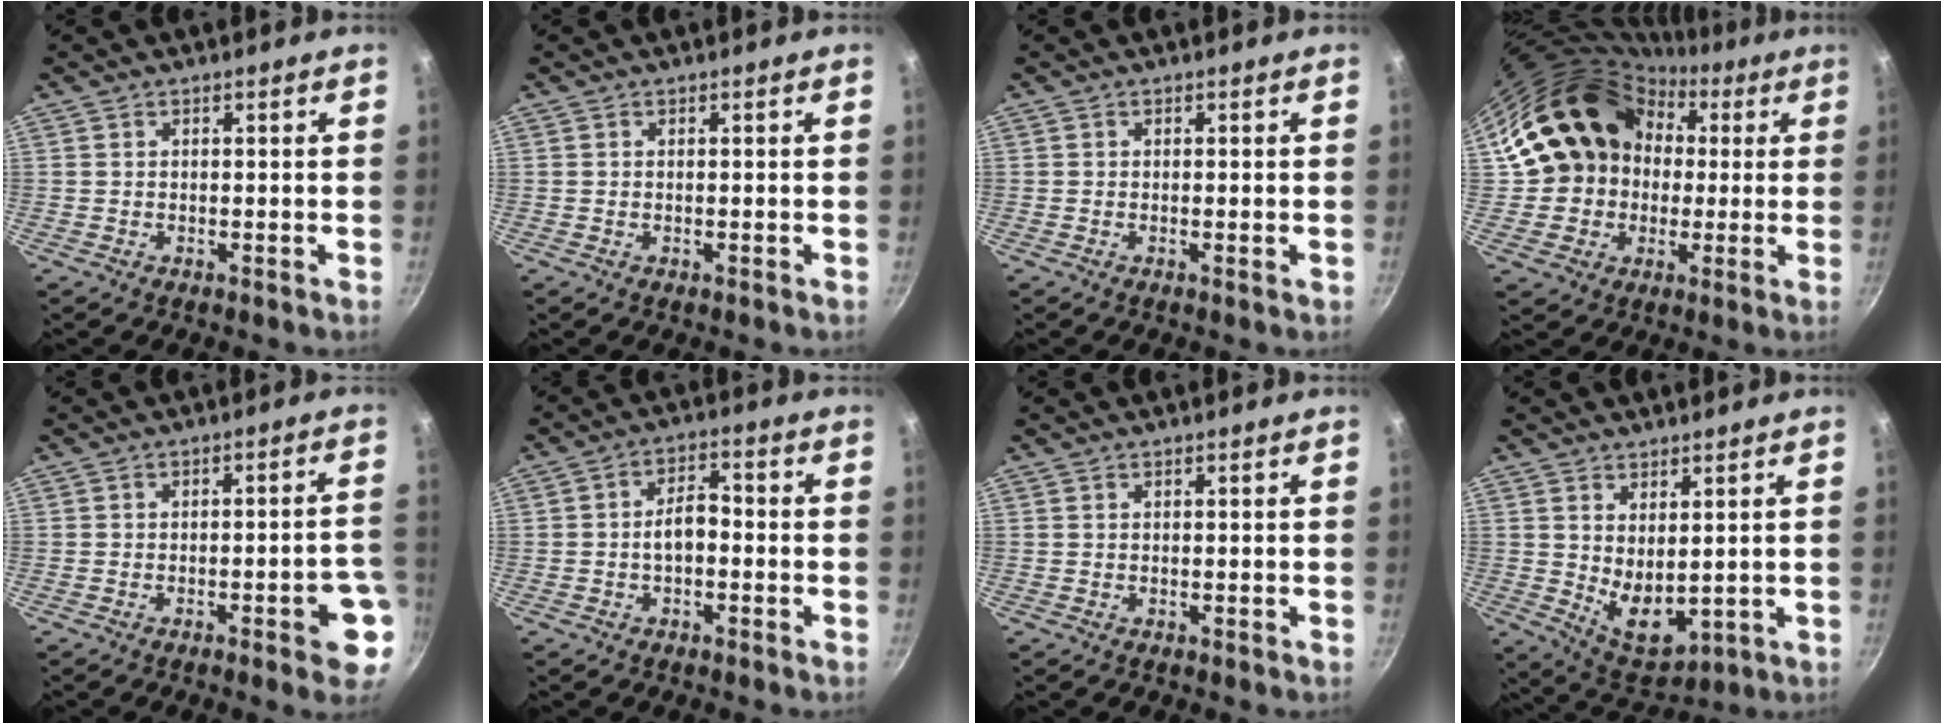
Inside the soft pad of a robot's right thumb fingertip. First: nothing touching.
{"total": 0.0}
{"total": 0.8, "force": [-0.2, 0.1, 0.7], "torque": [-0.013, -0.001, -0.005]}
{"total": 18.4, "force": [2.6, 16.2, 8.5], "torque": [-0.123, 0.049, 0.047]}
{"total": 8.4, "force": [-3.3, 2.4, 7.4], "torque": [-0.061, 0.032, -0.035]}
{"total": 5.2, "force": [-1.2, 3.0, 4.0], "torque": [-0.052, 0.026, -0.025]}
{"total": 0.0}
{"total": 8.2, "force": [1.6, 4.6, 6.6], "torque": [-0.088, -0.032, 0.049]}